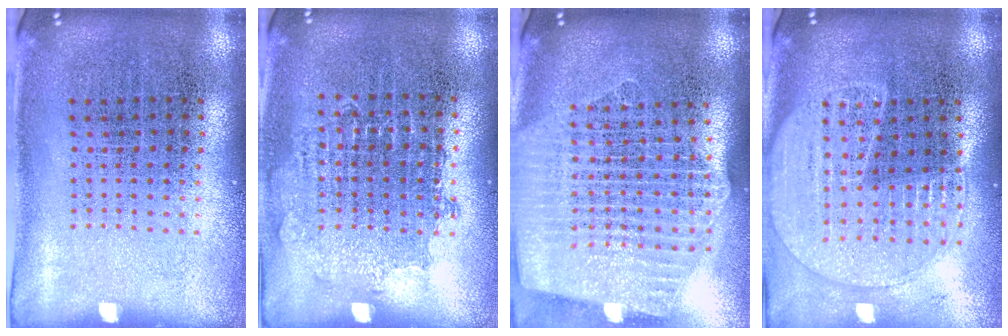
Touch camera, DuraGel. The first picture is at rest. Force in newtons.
{"total": 0.8, "press": 0.7, "slide": 0.2}
{"total": 2.6, "press": 2.2, "slide": 1.3}
{"total": 1.8, "press": 1.7, "slide": 0.6}